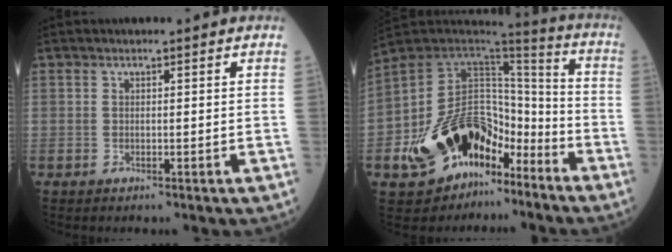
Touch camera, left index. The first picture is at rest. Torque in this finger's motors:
{"motor_torque": [0.66, 0.46, 1.03, 0.21]}